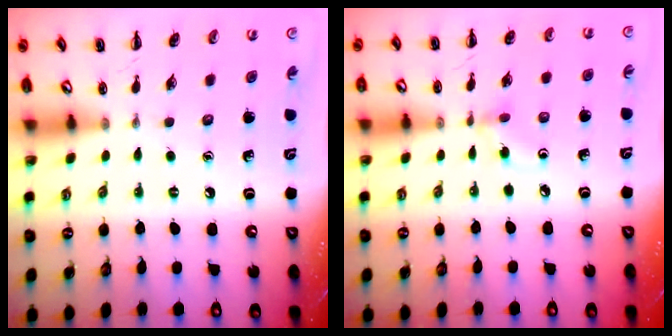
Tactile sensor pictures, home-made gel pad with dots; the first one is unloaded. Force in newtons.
{"total": 2.8, "press": 2.6, "slide": 1.1}